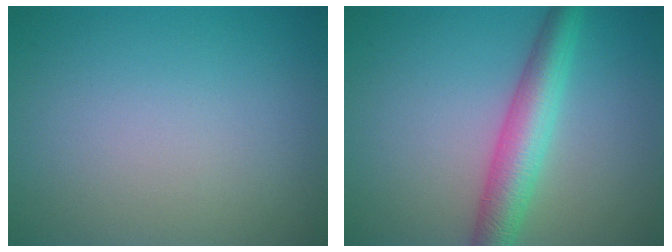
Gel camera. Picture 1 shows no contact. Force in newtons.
{"total": 5.0, "press": 5.0, "slide": 0.1}